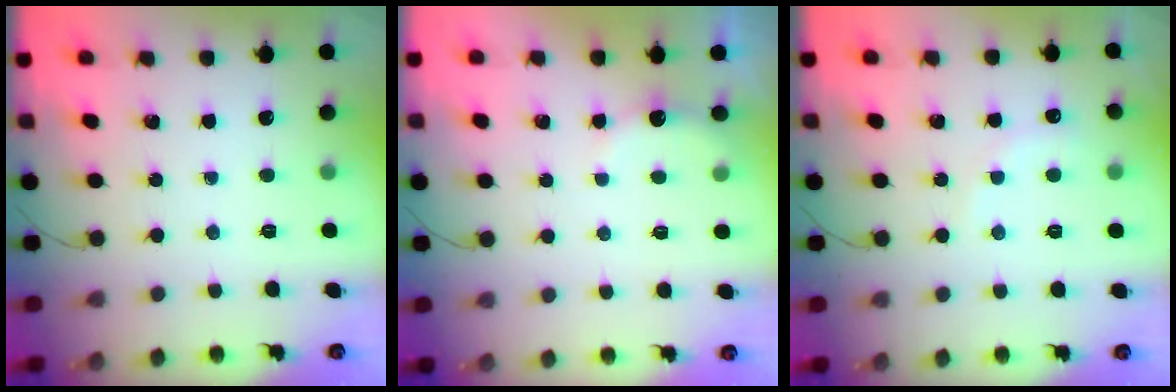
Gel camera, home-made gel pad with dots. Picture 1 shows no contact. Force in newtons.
{"total": 2.8, "press": 2.6, "slide": 0.8}
{"total": 6.5, "press": 6.4, "slide": 1.2}